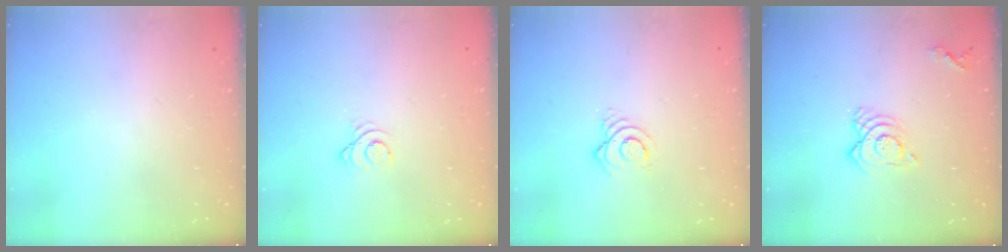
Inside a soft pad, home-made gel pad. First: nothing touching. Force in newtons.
{"total": 2.5, "press": 2.5, "slide": 0.2}
{"total": 6.5, "press": 6.4, "slide": 0.8}
{"total": 9.3, "press": 9.3, "slide": 0.8}